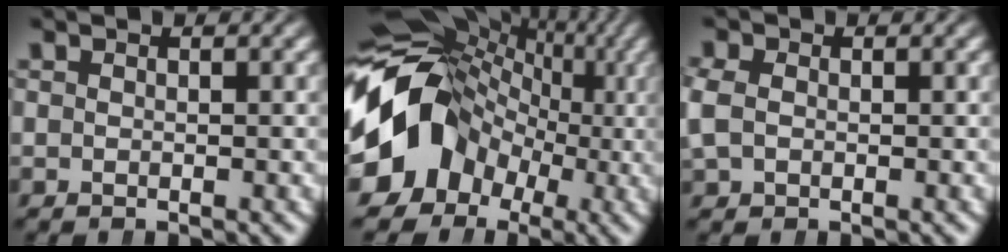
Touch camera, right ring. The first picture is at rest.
{"total": 18.1, "force": [0.4, 14.6, 10.7], "torque": [-0.201, 0.001, -0.005]}
{"total": 2.2, "force": [0.0, 2.1, 0.8], "torque": [-0.040, -0.010, 0.007]}